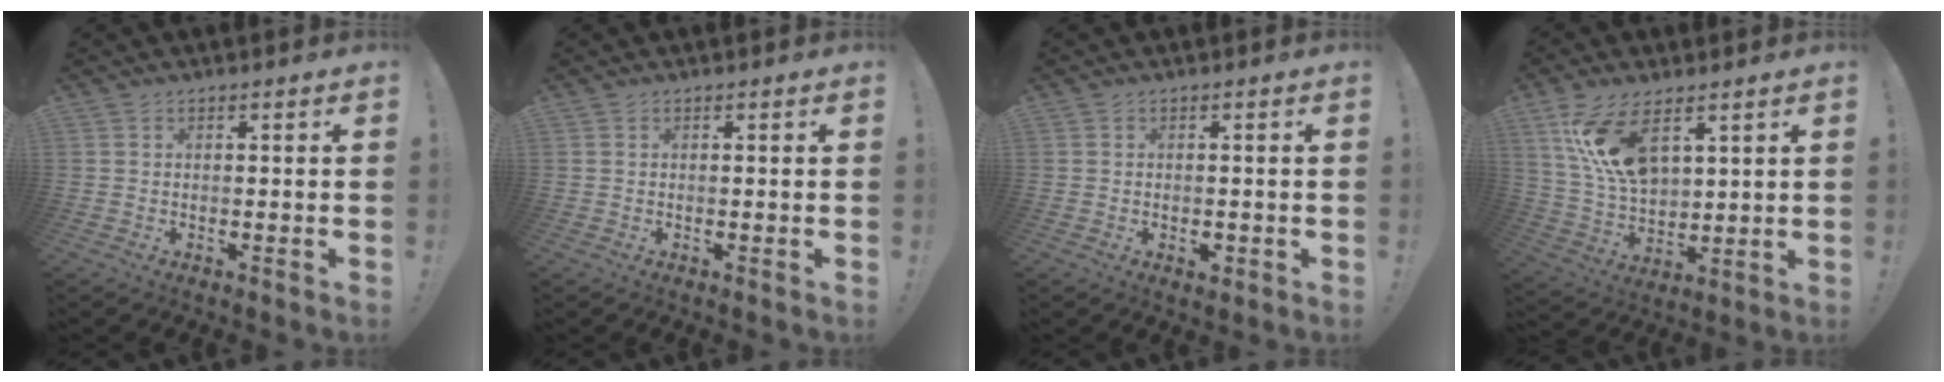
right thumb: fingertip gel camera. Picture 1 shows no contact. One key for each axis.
{"total": 0.0}
{"total": 1.7, "fx": -0.5, "fy": 1.2, "fz": 1.0, "tx": 0.003, "ty": -0.002, "tz": -0.010}
{"total": 14.5, "fx": 7.5, "fy": 7.5, "fz": 9.9, "tx": -0.196, "ty": -0.031, "tz": 0.142}